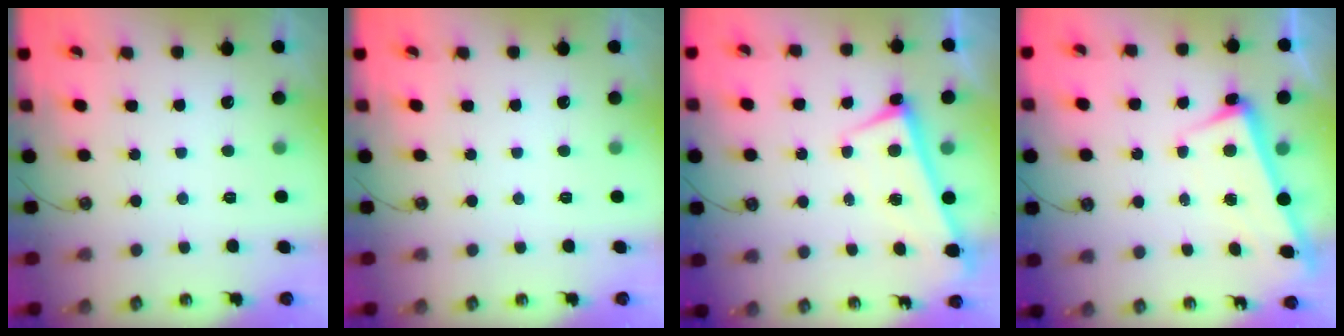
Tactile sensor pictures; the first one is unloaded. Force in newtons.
{"total": 0.0}
{"total": 0.8, "press": 0.6, "slide": 0.5}
{"total": 2.6, "press": 2.5, "slide": 0.9}